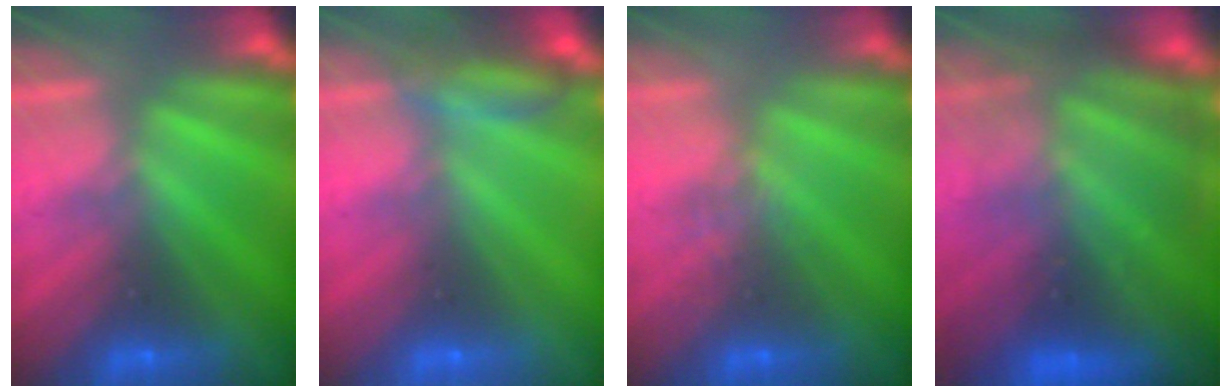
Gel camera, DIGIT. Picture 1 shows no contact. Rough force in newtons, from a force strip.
{"total": 2.5}
{"total": 2.4}
{"total": 7.8}